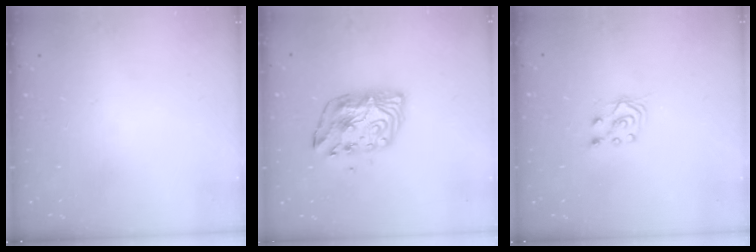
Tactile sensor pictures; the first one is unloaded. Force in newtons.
{"total": 10.2, "press": 10.2, "slide": 0.6}
{"total": 5.5, "press": 5.5, "slide": 0.4}